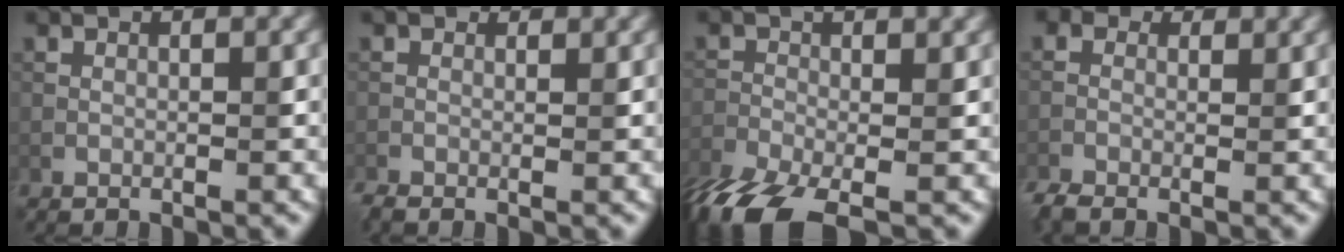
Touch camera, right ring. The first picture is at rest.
{"total": 2.0, "force": [0.0, 1.3, 1.5], "torque": [-0.030, -0.002, -0.005]}
{"total": 10.2, "force": [-6.3, 3.5, 7.3], "torque": [-0.151, -0.027, -0.111]}
{"total": 3.9, "force": [-0.6, 2.9, 2.5], "torque": [-0.052, 0.000, -0.006]}